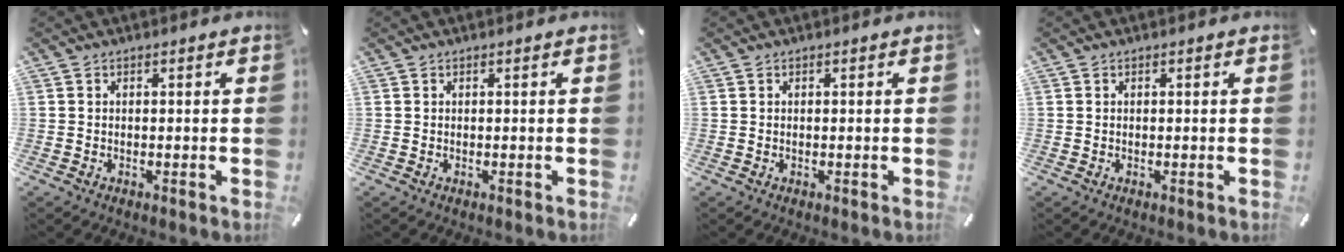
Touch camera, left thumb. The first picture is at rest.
{"total": 0.0}
{"total": 0.0}
{"total": 0.0}